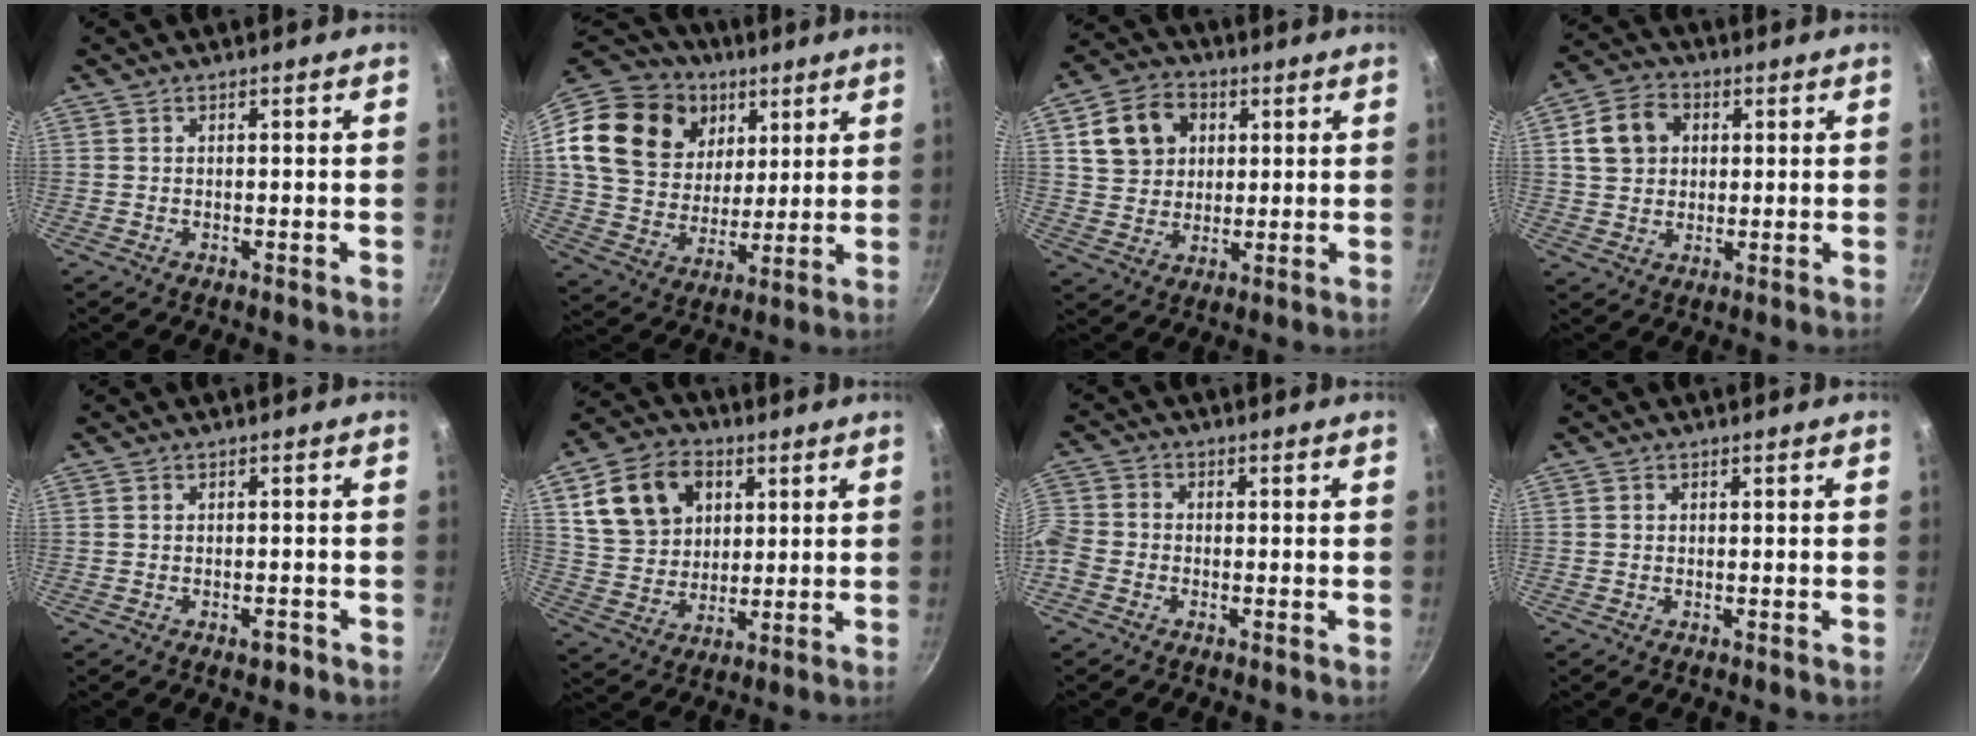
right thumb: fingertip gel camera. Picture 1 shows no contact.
{"total": 24.1, "force": [9.8, 18.1, 12.4], "torque": [-0.214, -0.008, 0.182]}
{"total": 11.3, "force": [3.4, 9.3, 5.4], "torque": [-0.073, 0.007, 0.056]}
{"total": 9.5, "force": [2.4, 7.7, 4.9], "torque": [-0.067, 0.013, 0.034]}
{"total": 1.9, "force": [-1.1, 1.0, 1.1], "torque": [-0.010, 0.013, -0.011]}
{"total": 15.4, "force": [5.2, 11.9, 8.3], "torque": [-0.132, -0.004, 0.096]}
{"total": 7.7, "force": [-3.0, 6.0, 3.9], "torque": [-0.097, 0.020, -0.081]}
{"total": 0.5, "force": [0.0, 0.5, 0.2], "torque": [-0.001, 0.003, -0.001]}